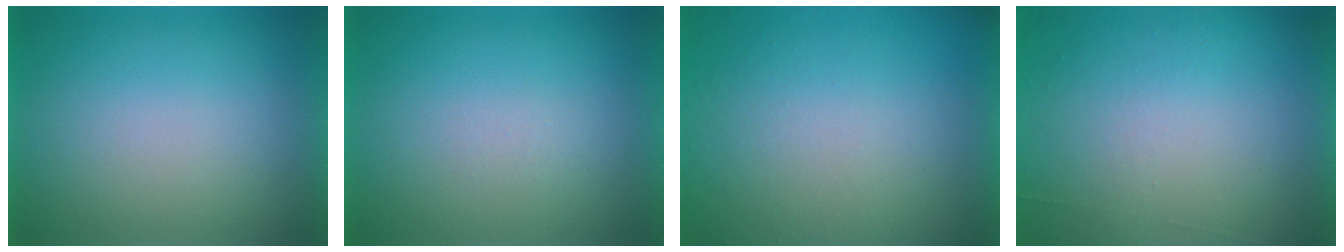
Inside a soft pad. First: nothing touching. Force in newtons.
{"total": 1.4}
{"total": 5.0}
{"total": 5.8}